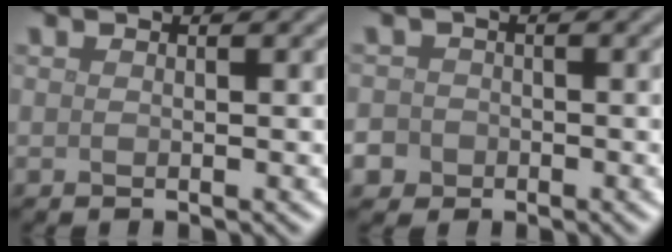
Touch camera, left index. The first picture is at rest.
{"total": 4.2, "force": [-2.1, 3.6, 0.8], "torque": [-0.002, -0.004, -0.052]}